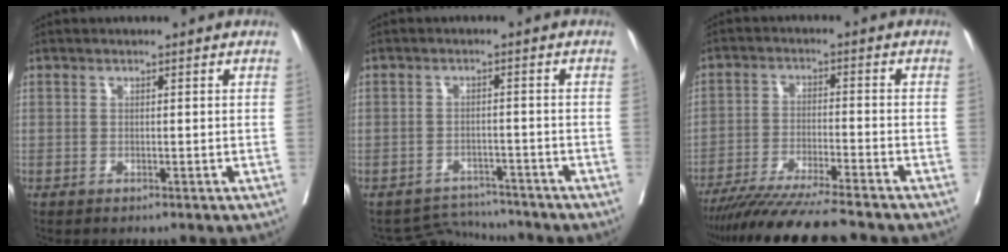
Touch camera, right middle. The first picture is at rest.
{"total": 5.0, "force": [-4.7, 0.3, -1.7], "torque": [0.023, 0.008, -0.071]}
{"total": 12.9, "force": [-11.2, -0.3, 6.5], "torque": [-0.090, -0.032, -0.179]}